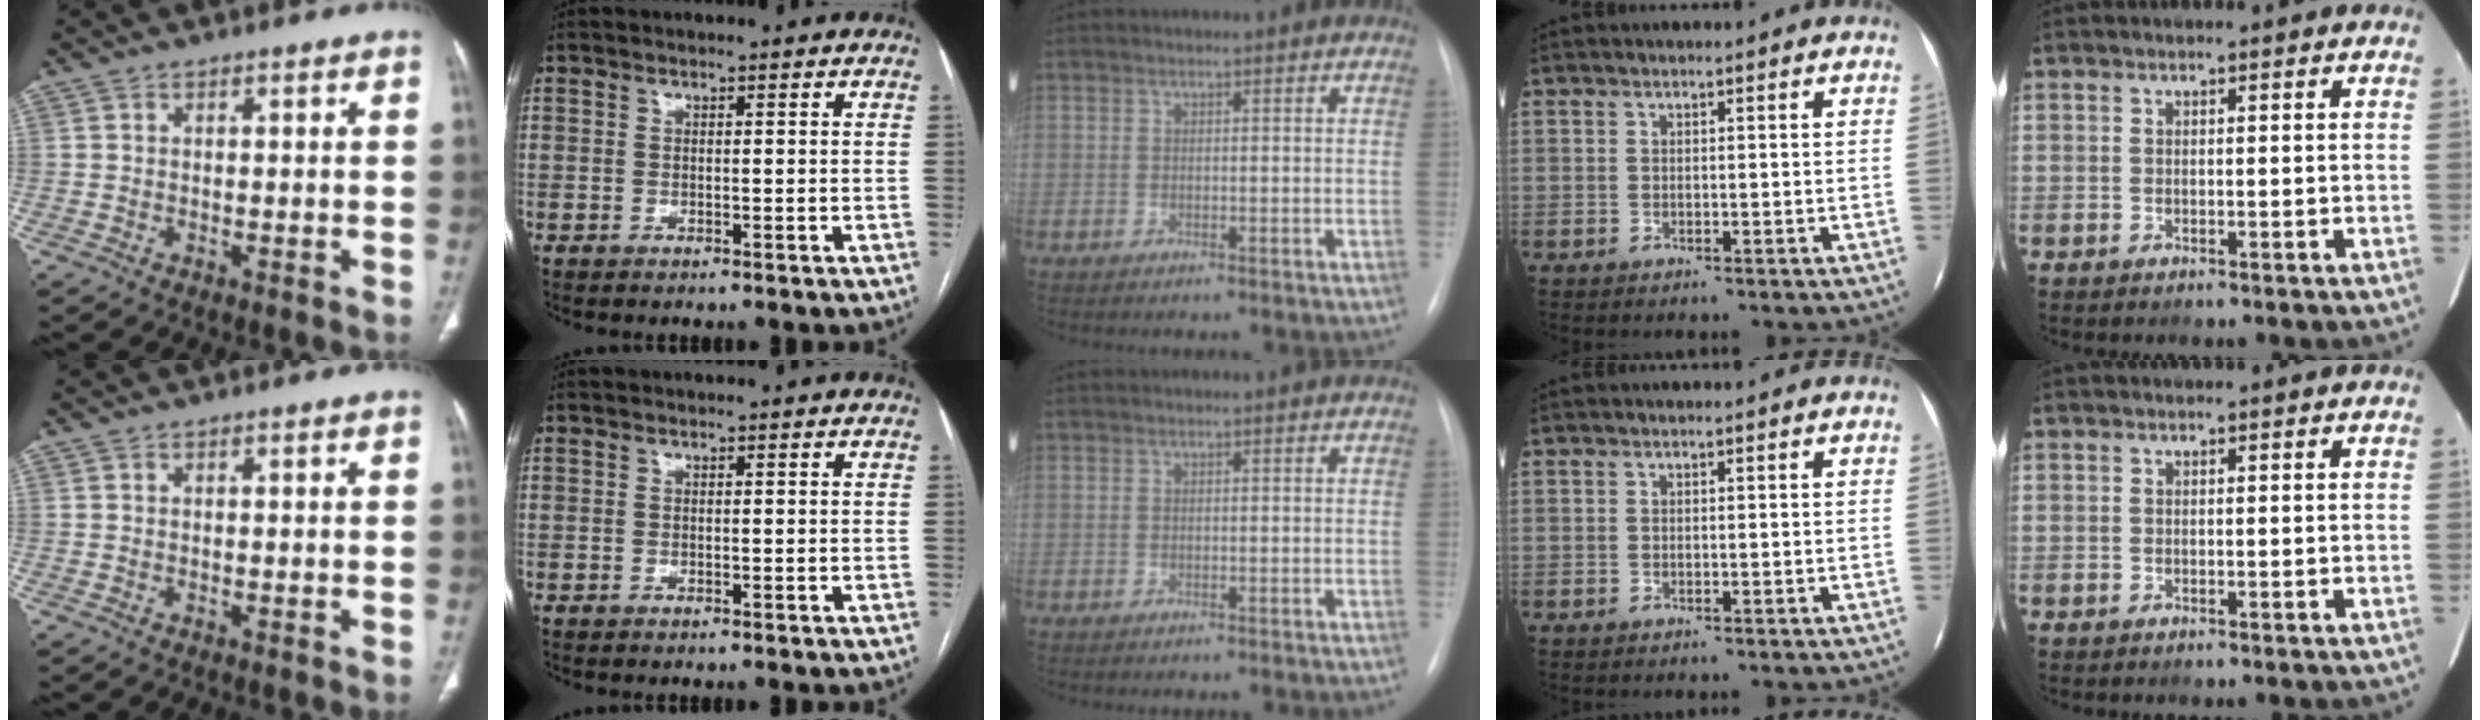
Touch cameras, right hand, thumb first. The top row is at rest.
{}